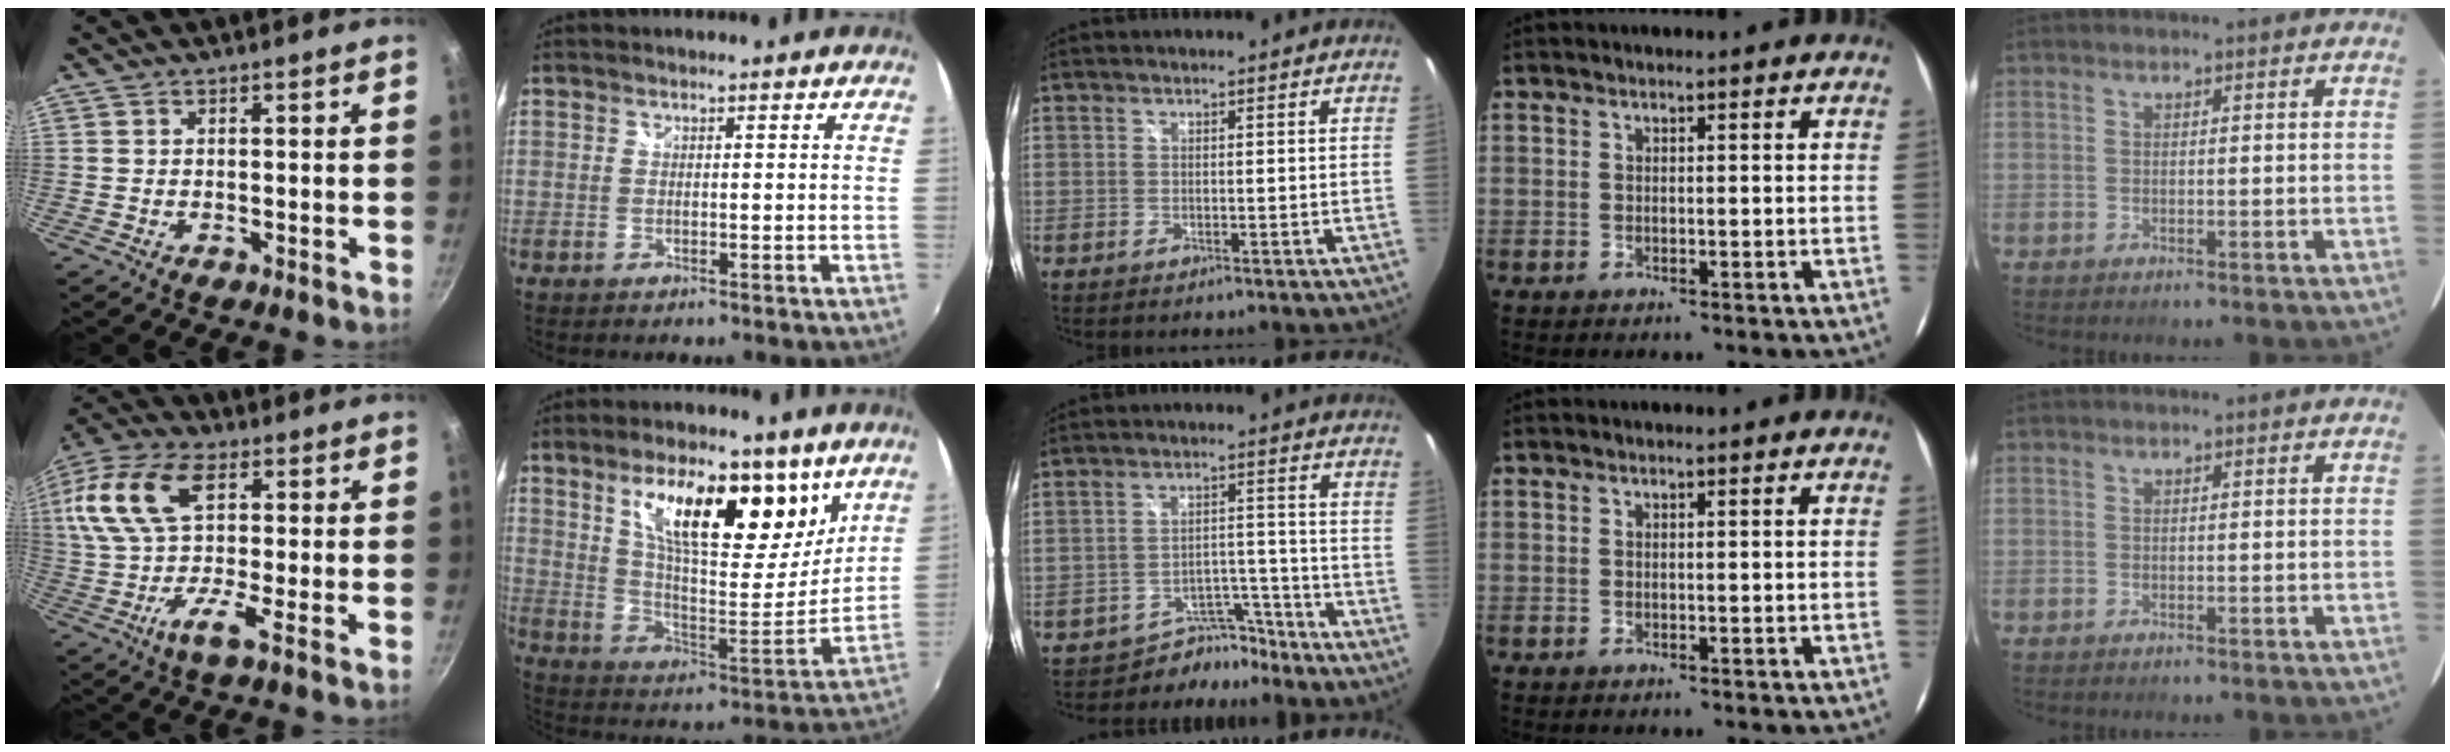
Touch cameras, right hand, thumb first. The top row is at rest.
{"thumb": {"total": 17.4, "force": [2.8, 7.7, 15.3], "torque": [-0.308, 0.020, 0.025]}, "index": {"total": 21.7, "force": [12.1, 8.4, 15.9], "torque": [-0.248, 0.005, 0.209]}, "middle": {"total": 6.9, "force": [-6.0, 3.3, -0.1], "torque": [0.002, 0.026, -0.089]}}